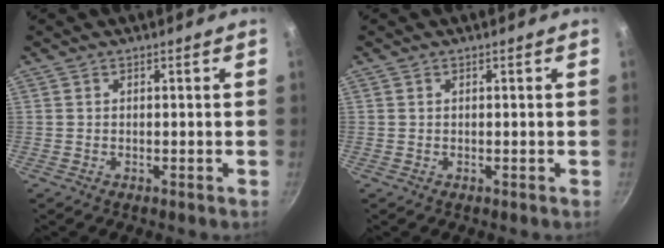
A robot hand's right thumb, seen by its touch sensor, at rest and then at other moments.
{"total": 0.0}